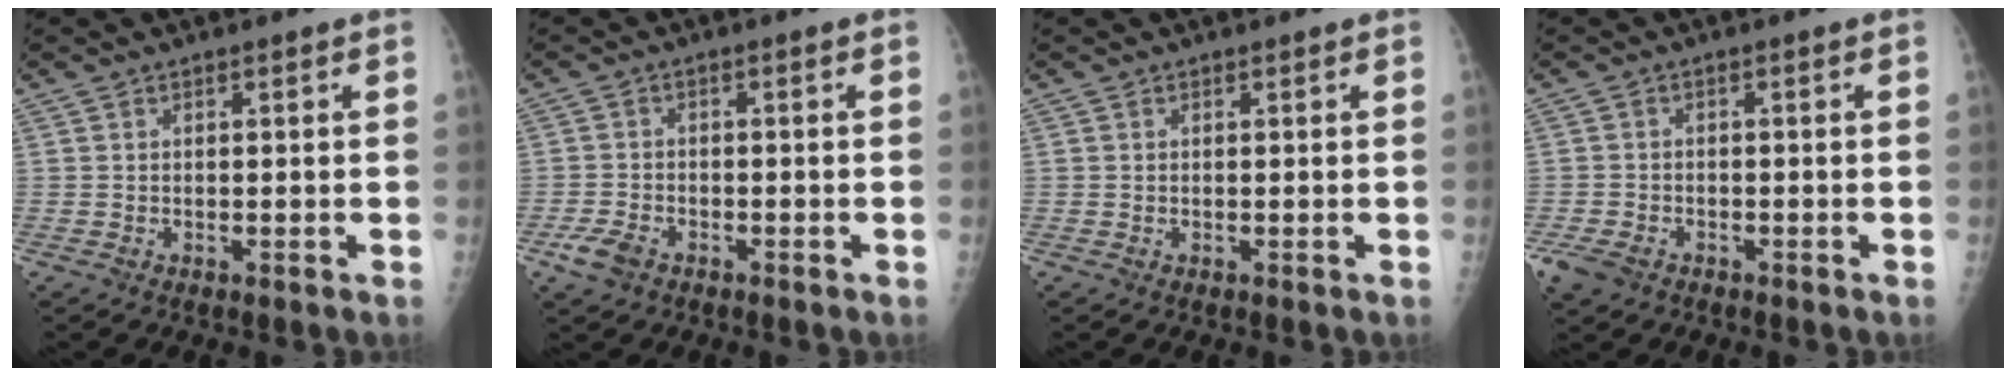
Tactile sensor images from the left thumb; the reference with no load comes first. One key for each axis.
{"total": 4.2, "fx": -2.4, "fy": 2.5, "fz": 2.3, "tx": -0.049, "ty": 0.007, "tz": -0.045}
{"total": 0.0}
{"total": 4.7, "fx": -2.8, "fy": 3.1, "fz": 2.1, "tx": -0.049, "ty": 0.004, "tz": -0.050}